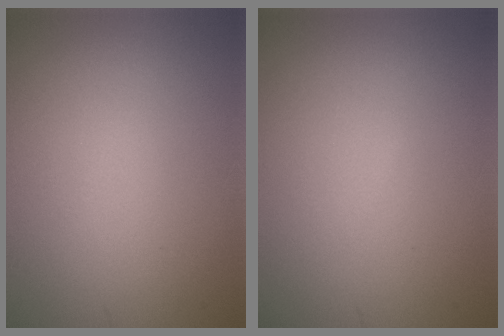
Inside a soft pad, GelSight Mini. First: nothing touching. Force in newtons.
{"total": 0.0}